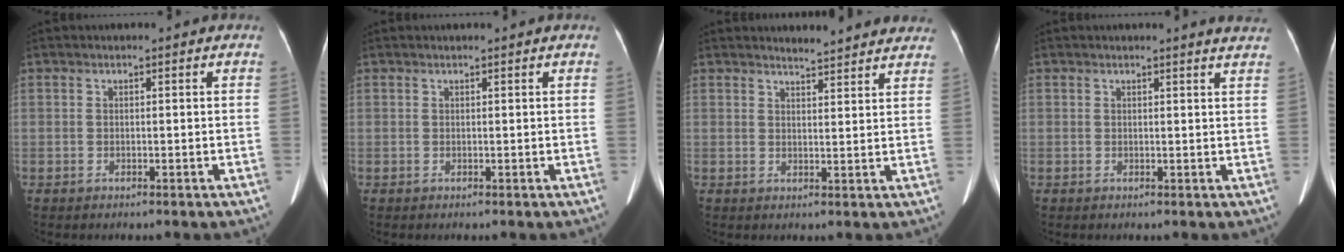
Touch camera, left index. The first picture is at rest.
{"total": 0.6, "force": [0.5, -0.1, 0.2], "torque": [-0.003, 0.006, 0.015]}
{"total": 7.1, "force": [6.9, 0.8, 1.6], "torque": [-0.020, 0.002, 0.070]}
{"total": 3.7, "force": [3.6, -0.3, 1.0], "torque": [-0.012, -0.011, 0.019]}